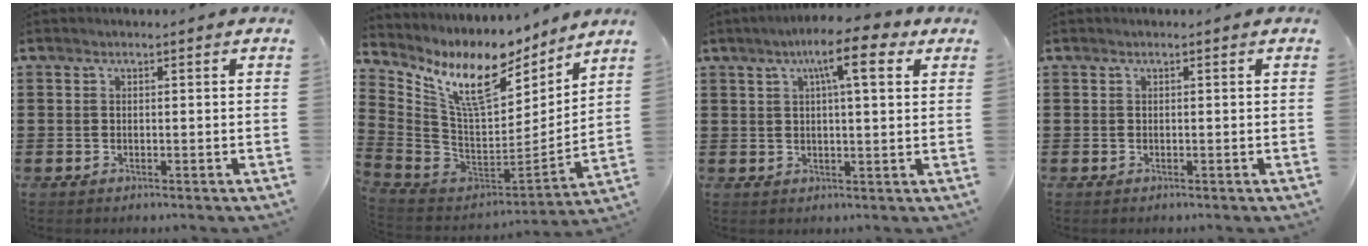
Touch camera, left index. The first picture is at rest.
{"total": 12.0, "force": [7.3, 4.1, 8.6], "torque": [-0.195, -0.046, 0.125]}
{"total": 8.6, "force": [4.5, 1.6, 7.1], "torque": [-0.118, -0.004, 0.067]}
{"total": 0.0}